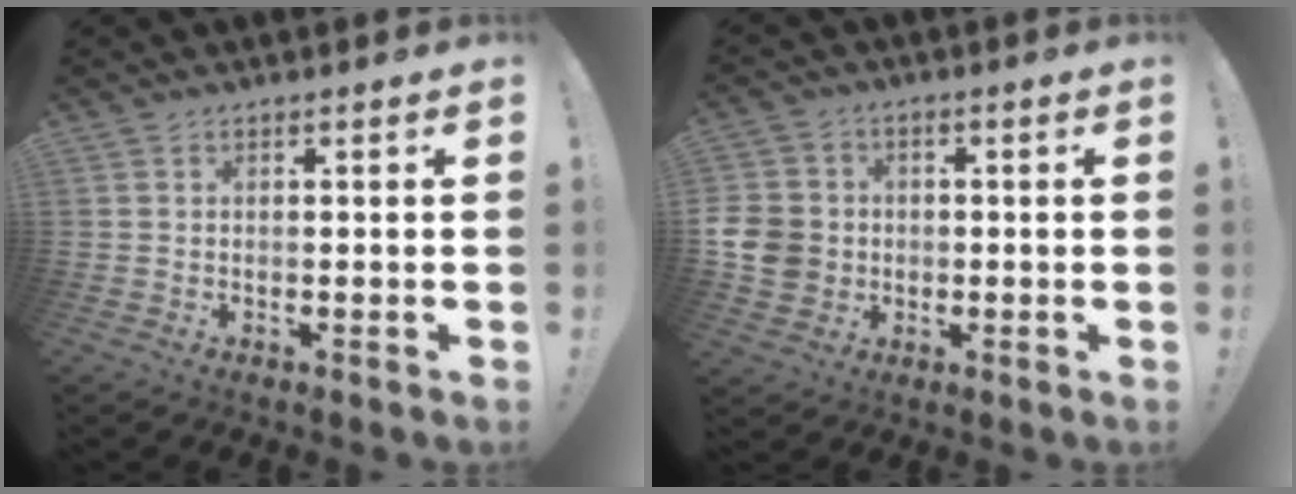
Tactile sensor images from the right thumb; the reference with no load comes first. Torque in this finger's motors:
{"motor_torque": [0.05, 0.02, 0.00, -0.03, 0.00]}